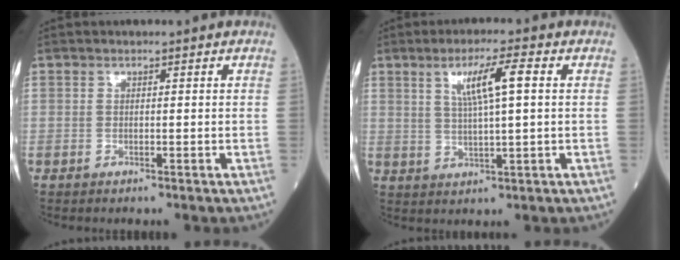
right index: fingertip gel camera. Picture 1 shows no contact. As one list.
[{"total": 6.7, "force": [2.1, 0.3, 6.4], "torque": [-0.118, 0.006, 0.039]}]